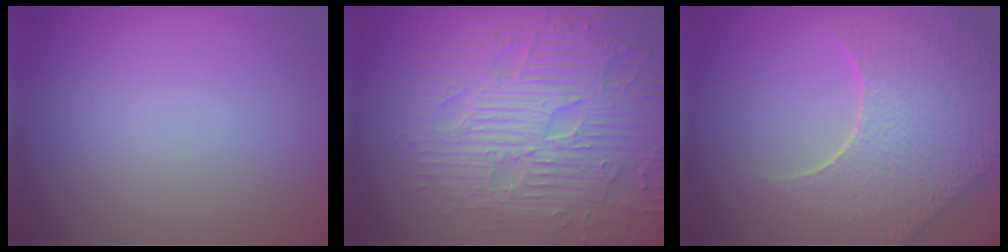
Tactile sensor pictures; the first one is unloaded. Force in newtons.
{"total": 9.6, "press": 7.0, "slide": 6.6}
{"total": 8.4, "press": 6.1, "slide": 5.9}